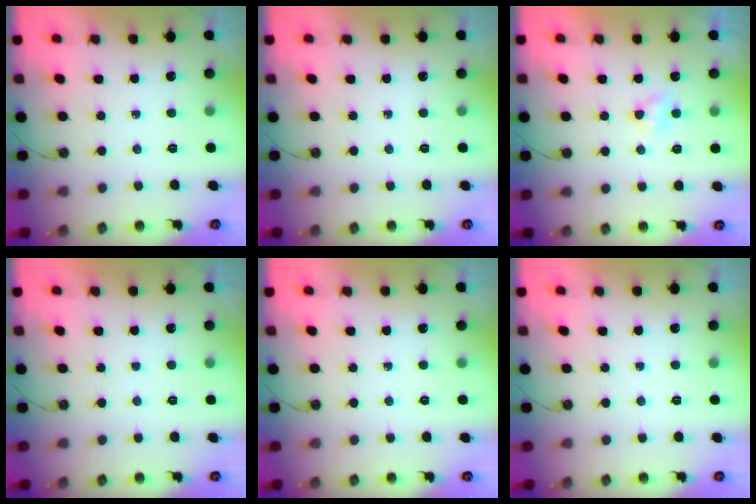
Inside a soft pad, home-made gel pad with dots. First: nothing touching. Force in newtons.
{"total": 0.0}
{"total": 3.8, "press": 3.7, "slide": 0.7}
{"total": 0.0}
{"total": 0.0}
{"total": 0.0}